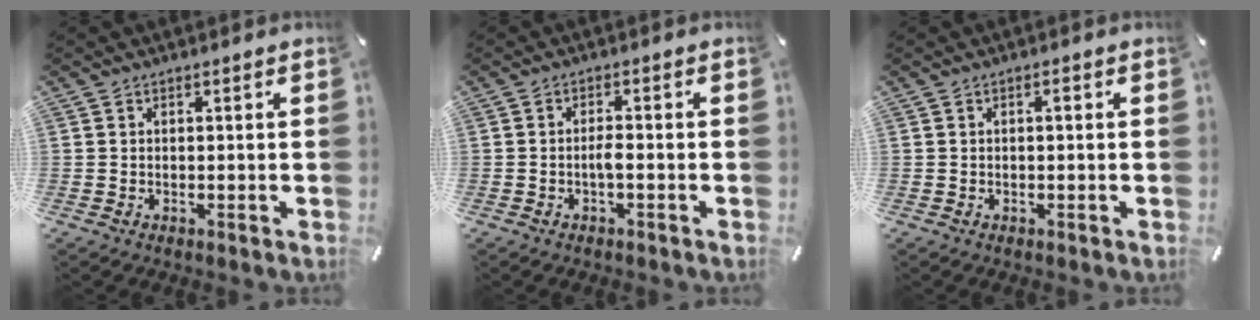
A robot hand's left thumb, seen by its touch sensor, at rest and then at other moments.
{"total": 2.5, "force": [-0.9, 0.6, 2.2], "torque": [-0.041, 0.003, -0.017]}
{"total": 1.0, "force": [0.0, 0.3, 0.9], "torque": [-0.018, 0.003, -0.001]}